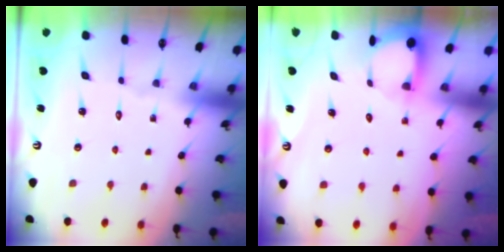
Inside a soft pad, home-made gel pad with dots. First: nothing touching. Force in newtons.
{"total": 2.8, "press": 2.8, "slide": 0.3}